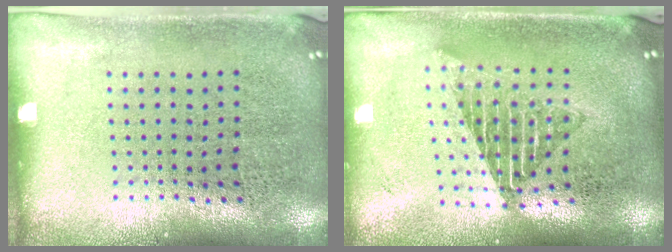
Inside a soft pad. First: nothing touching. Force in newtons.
{"total": 1.7, "press": 1.4, "slide": 0.9}